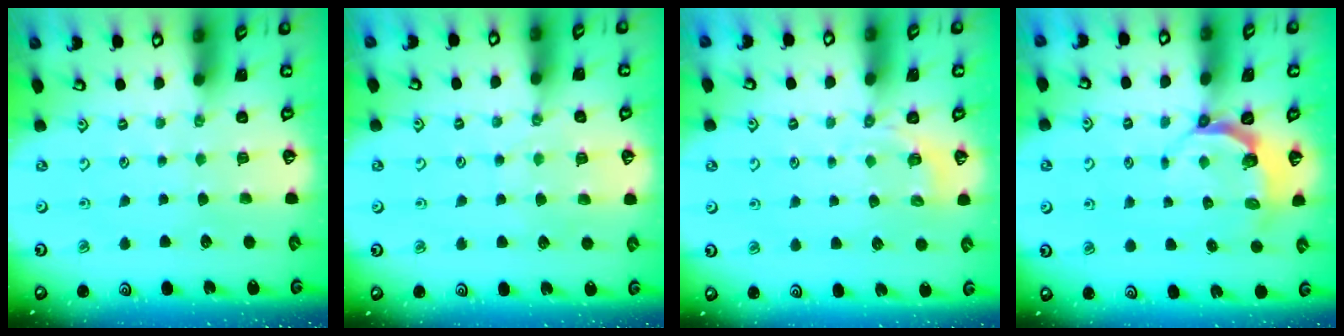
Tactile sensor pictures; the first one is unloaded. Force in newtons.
{"total": 5.1, "press": 5.0, "slide": 0.8}
{"total": 2.3, "press": 1.4, "slide": 1.8}
{"total": 4.7, "press": 3.7, "slide": 2.8}